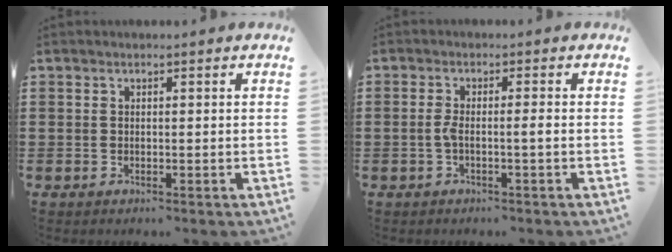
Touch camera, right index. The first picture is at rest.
{"total": 3.2, "force": [-0.8, 0.1, 3.1], "torque": [-0.073, -0.007, -0.022]}